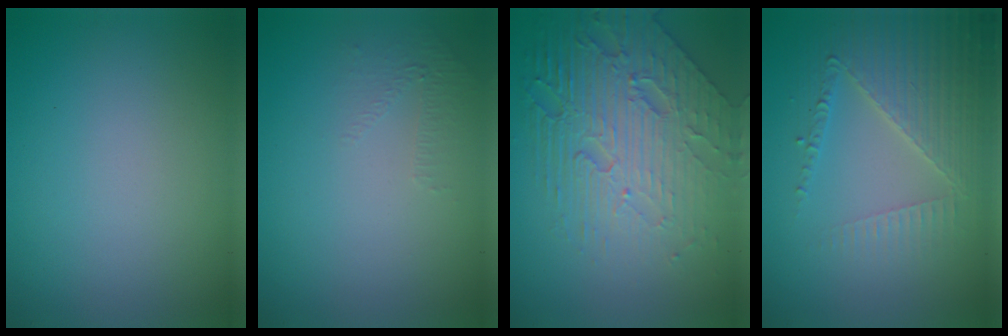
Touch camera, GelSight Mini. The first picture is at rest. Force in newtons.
{"total": 0.9, "press": 0.4, "slide": 0.8}
{"total": 8.4, "press": 5.6, "slide": 6.3}
{"total": 4.1, "press": 4.0, "slide": 0.6}